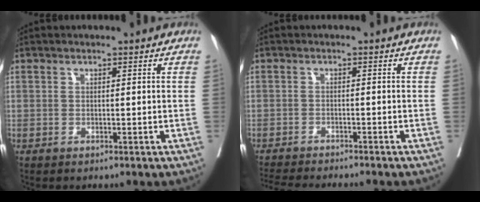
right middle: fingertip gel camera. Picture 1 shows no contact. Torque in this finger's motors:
{"motor_torque": [0.17, -0.33, 0.08, 0.02]}